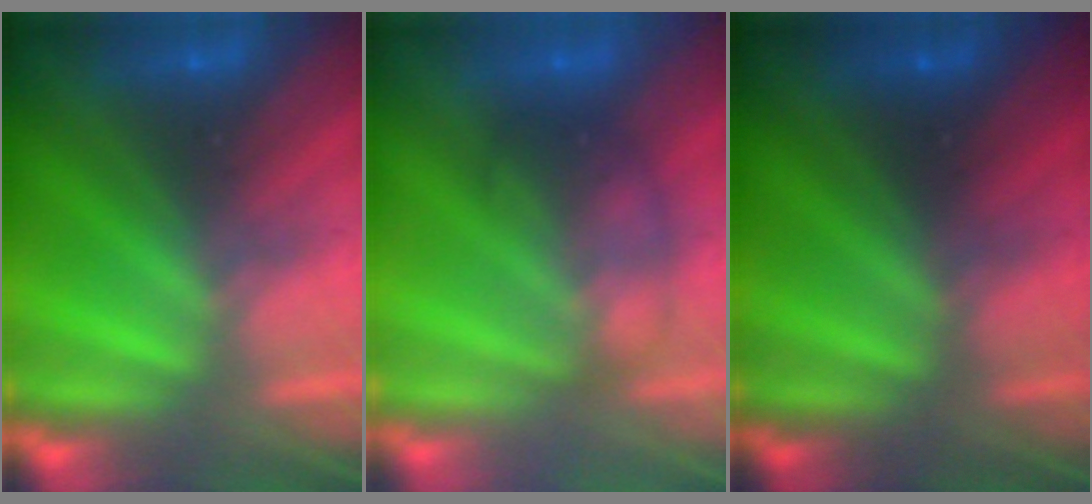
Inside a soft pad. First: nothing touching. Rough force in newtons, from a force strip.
{"total": 1.8}
{"total": 2.4}